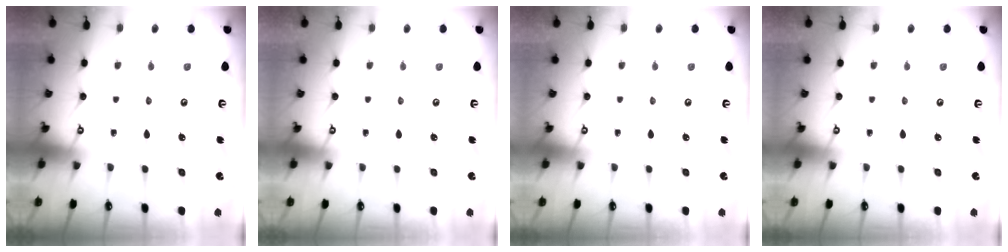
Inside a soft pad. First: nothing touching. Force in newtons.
{"total": 0.0}
{"total": 0.0}
{"total": 0.0}